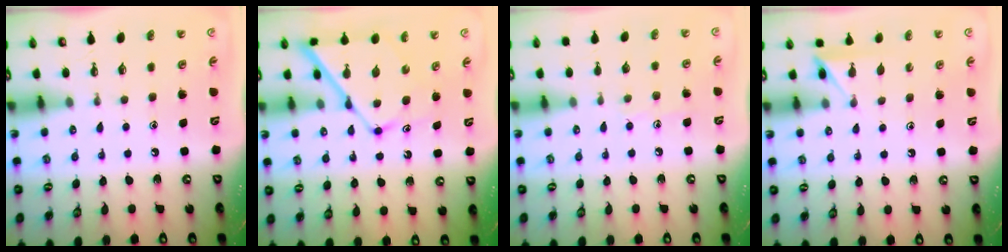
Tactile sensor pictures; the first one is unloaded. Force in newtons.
{"total": 10.9, "press": 10.8, "slide": 1.0}
{"total": 5.6, "press": 5.6, "slide": 0.6}
{"total": 5.2, "press": 5.2, "slide": 0.6}